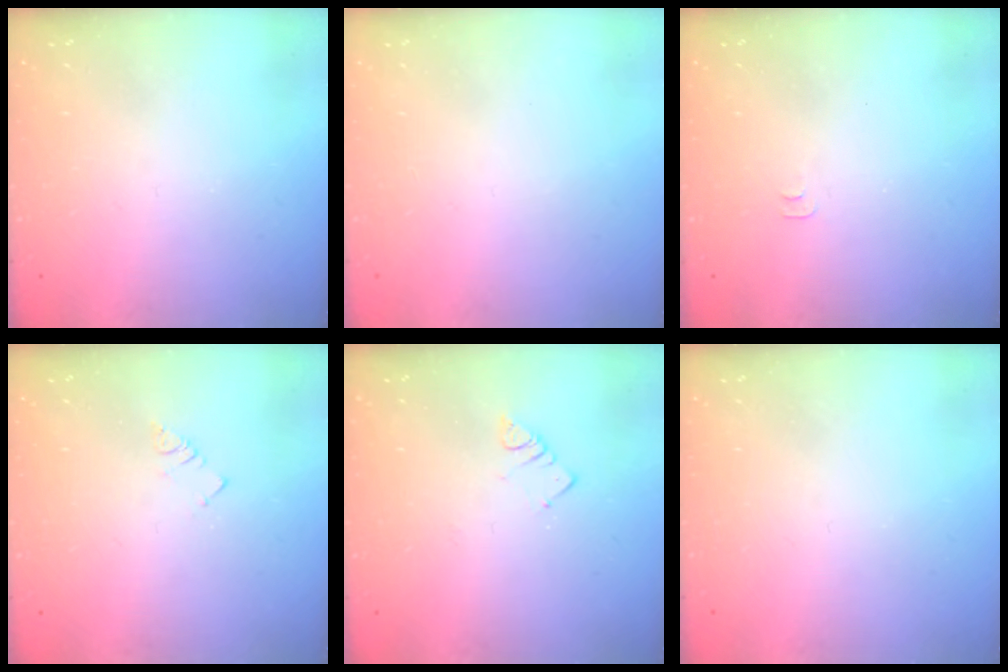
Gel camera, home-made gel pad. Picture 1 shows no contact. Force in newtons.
{"total": 1.6, "press": 1.5, "slide": 0.1}
{"total": 3.0, "press": 3.0, "slide": 0.3}
{"total": 2.9, "press": 2.9, "slide": 0.4}
{"total": 3.5, "press": 3.5, "slide": 0.4}
{"total": 0.0}